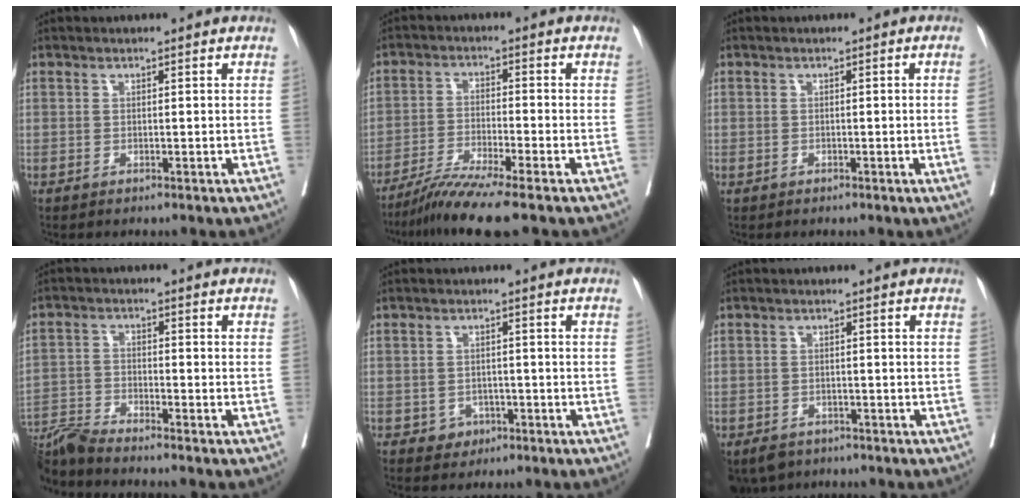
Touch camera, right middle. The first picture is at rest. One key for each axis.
{"total": 7.5, "fx": -6.0, "fy": -1.4, "fz": 4.3, "tx": -0.073, "ty": -0.031, "tz": -0.112}
{"total": 1.3, "fx": -0.1, "fy": -0.3, "fz": 1.2, "tx": -0.019, "ty": 0.003, "tz": -0.002}
{"total": 7.4, "fx": -7.0, "fy": -1.4, "fz": 1.9, "tx": -0.032, "ty": -0.013, "tz": -0.136}
{"total": 2.4, "fx": -1.2, "fy": 2.0, "fz": 0.6, "tx": -0.001, "ty": 0.008, "tz": -0.014}
{"total": 4.5, "fx": -3.4, "fy": 2.8, "fz": 0.8, "tx": -0.008, "ty": 0.000, "tz": -0.051}